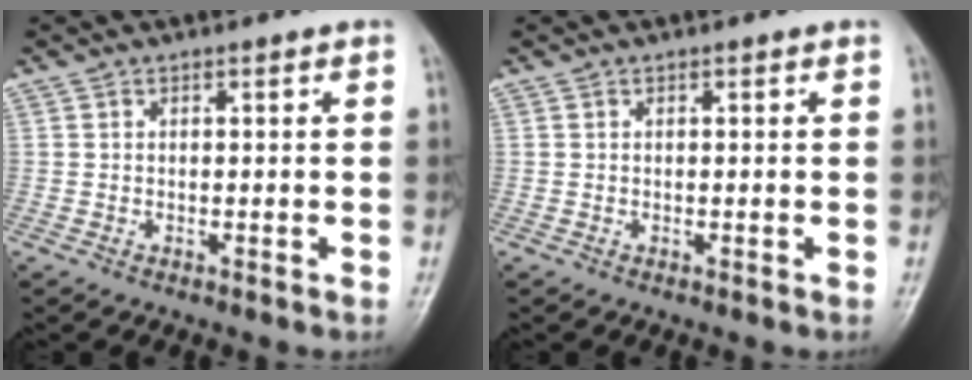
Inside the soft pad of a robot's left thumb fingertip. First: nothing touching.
{"total": 0.0}